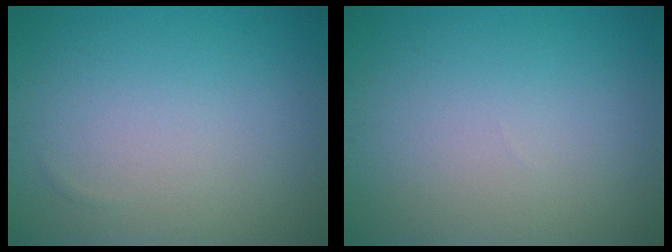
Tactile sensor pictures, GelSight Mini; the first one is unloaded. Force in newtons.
{"total": 0.0}